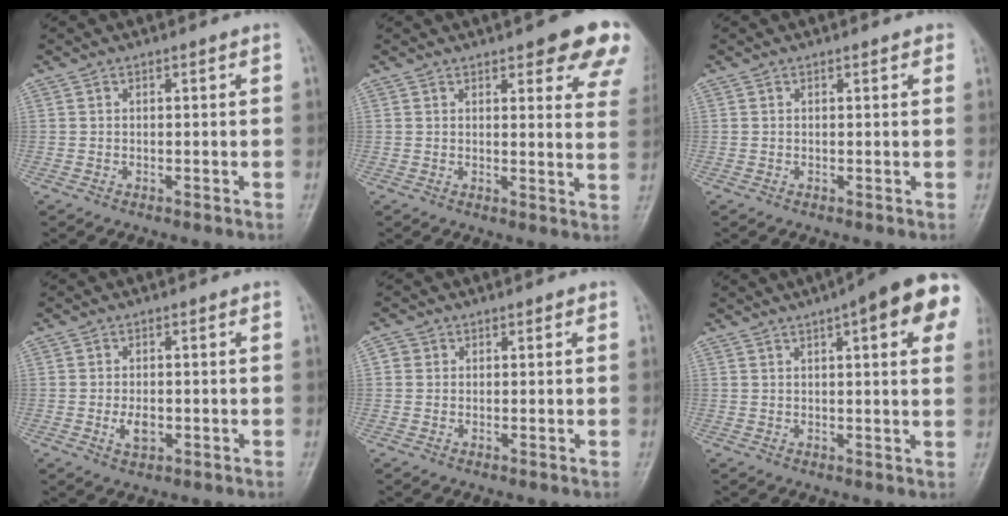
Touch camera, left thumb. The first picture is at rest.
{"total": 13.7, "force": [8.9, 4.2, 9.6], "torque": [-0.079, -0.034, 0.089]}
{"total": 1.1, "force": [0.7, 0.4, 0.7], "torque": [-0.007, -0.001, 0.005]}
{"total": 3.1, "force": [-0.8, 1.9, 2.4], "torque": [-0.040, -0.001, -0.010]}
{"total": 1.8, "force": [0.5, 1.7, 0.3], "torque": [0.006, 0.001, 0.001]}
{"total": 15.8, "force": [6.8, 4.0, 13.6], "torque": [-0.161, 0.005, 0.079]}